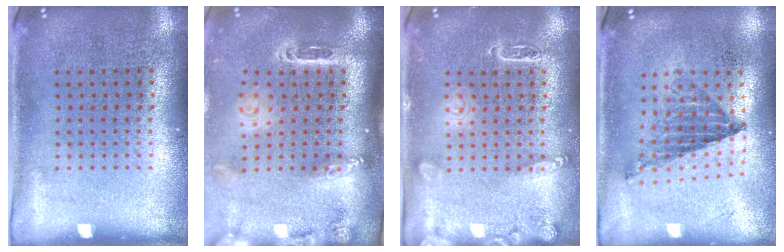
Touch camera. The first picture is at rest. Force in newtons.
{"total": 2.6, "press": 1.8, "slide": 1.8}
{"total": 2.5, "press": 2.5, "slide": 0.3}
{"total": 0.7, "press": 0.7, "slide": 0.1}